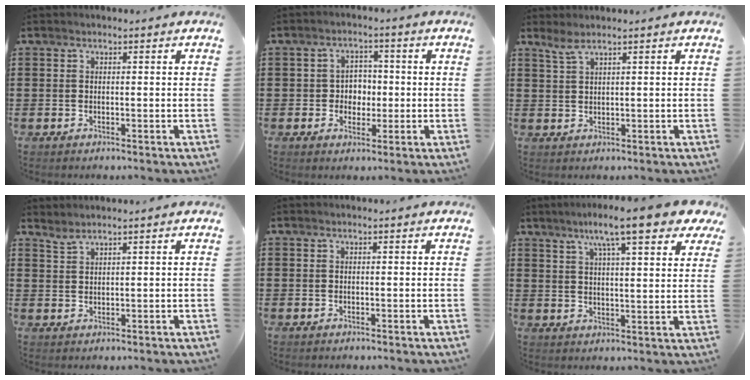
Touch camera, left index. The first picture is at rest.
{"total": 3.7, "force": [-0.4, 3.2, 1.8], "torque": [-0.038, 0.006, -0.016]}
{"total": 2.0, "force": [1.5, 0.2, 1.3], "torque": [-0.030, 0.002, 0.028]}
{"total": 1.5, "force": [1.5, 0.1, 0.5], "torque": [-0.013, 0.000, 0.029]}
{"total": 0.0}
{"total": 9.7, "force": [7.0, 0.7, 6.7], "torque": [-0.124, -0.017, 0.115]}